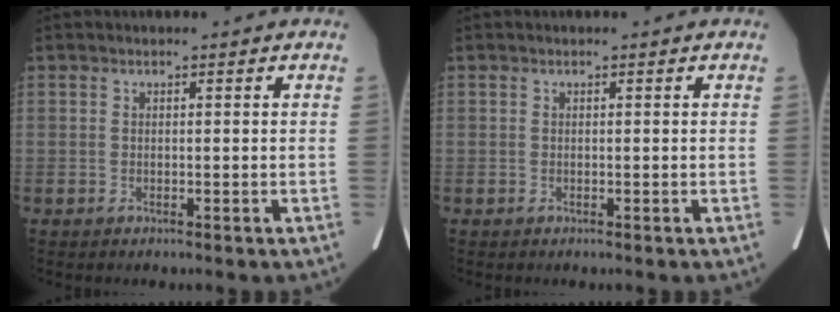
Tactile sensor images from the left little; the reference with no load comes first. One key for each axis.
{"total": 0.0}